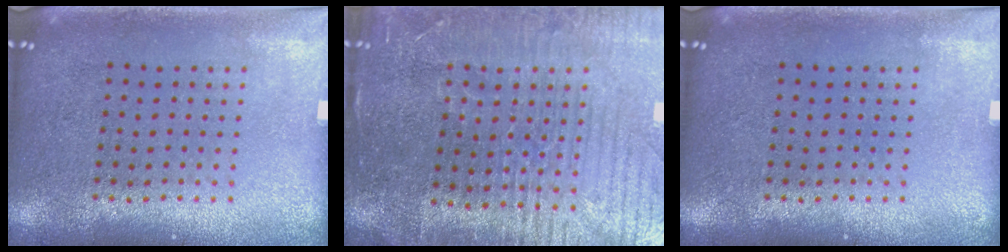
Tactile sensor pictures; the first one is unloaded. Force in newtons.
{"total": 4.5, "press": 4.2, "slide": 1.6}
{"total": 0.0}